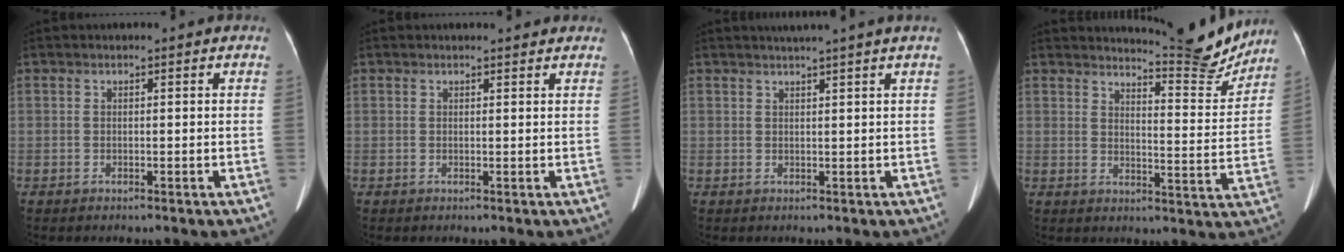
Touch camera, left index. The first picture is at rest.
{"total": 2.1, "force": [2.0, 0.4, 0.4], "torque": [-0.012, 0.001, 0.020]}
{"total": 4.0, "force": [3.3, -1.2, 2.0], "torque": [-0.024, 0.011, 0.045]}
{"total": 10.0, "force": [9.9, 0.0, 1.4], "torque": [-0.022, -0.048, 0.126]}